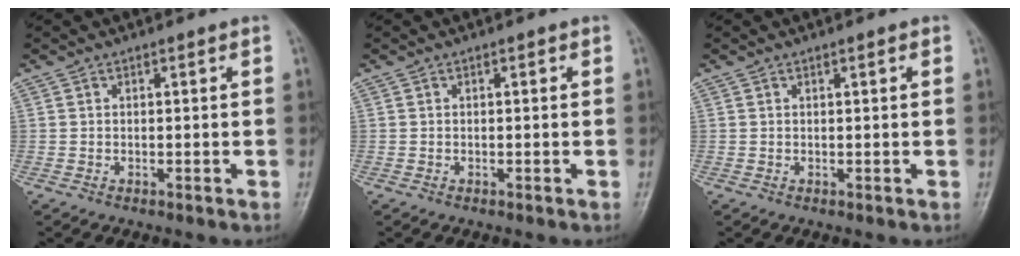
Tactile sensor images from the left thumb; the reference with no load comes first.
{"total": 0.0}
{"total": 0.7, "force": [0.3, 0.1, 0.6], "torque": [-0.010, 0.001, 0.004]}